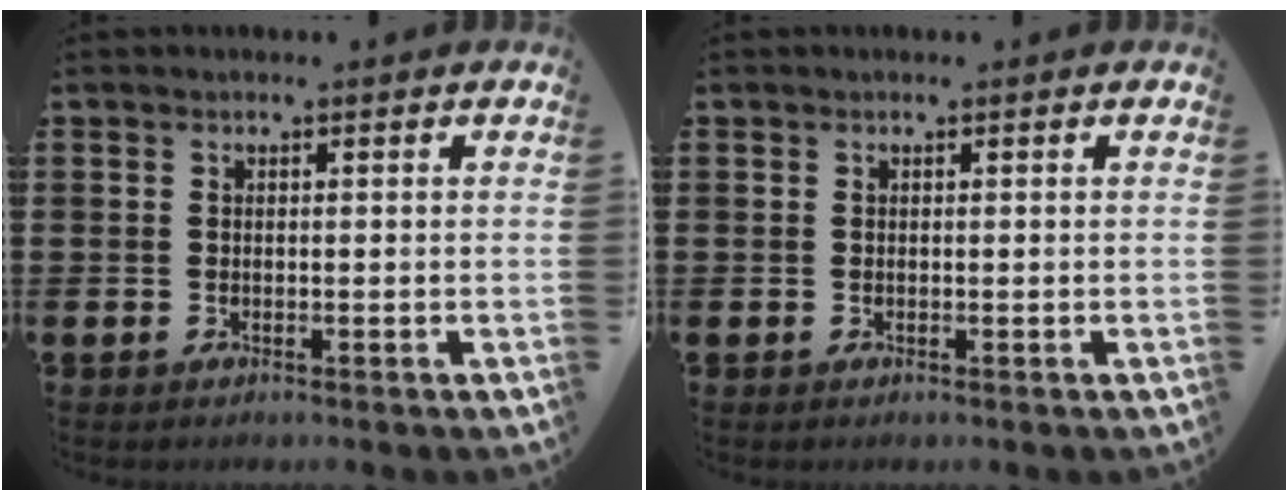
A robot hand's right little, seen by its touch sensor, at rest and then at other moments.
{"total": 0.0}